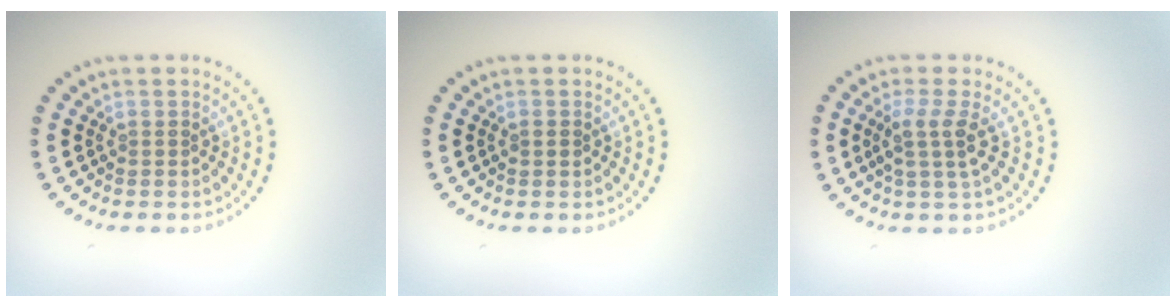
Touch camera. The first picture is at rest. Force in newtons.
{"total": 0.8, "press": 0.8, "slide": 0.0}
{"total": 2.6, "press": 2.0, "slide": 1.6}